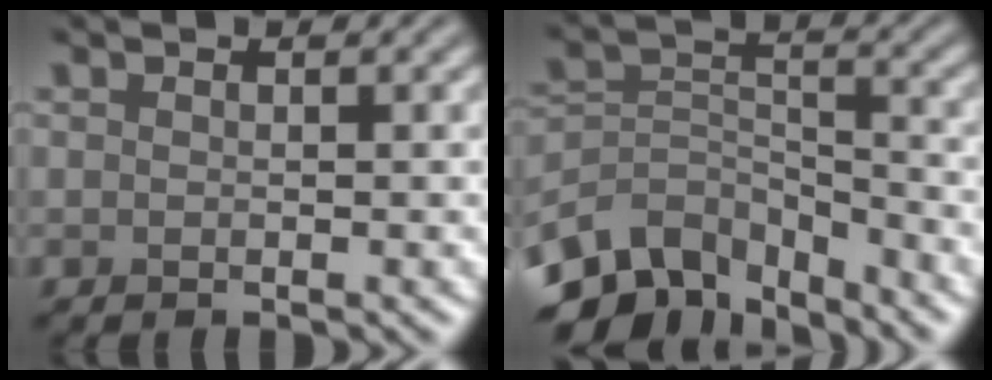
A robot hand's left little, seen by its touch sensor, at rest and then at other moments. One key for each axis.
{"total": 7.8, "fx": -5.8, "fy": 4.0, "fz": 3.4, "tx": -0.065, "ty": -0.014, "tz": -0.112}